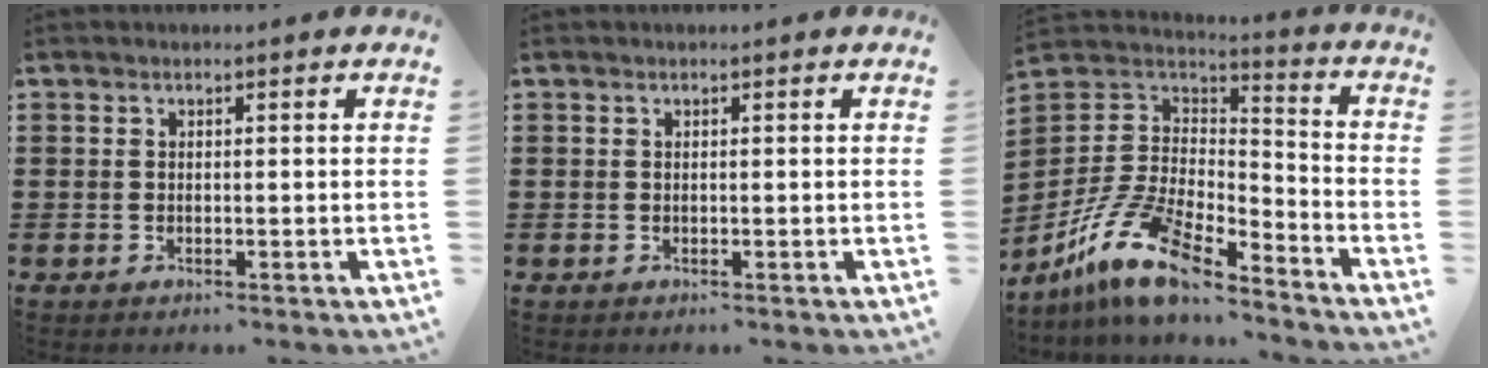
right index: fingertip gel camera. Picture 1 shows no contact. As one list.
[{"total": 0.0}, {"total": 13.8, "force": [-9.6, 4.6, 8.8], "torque": [-0.187, 0.024, -0.185]}]